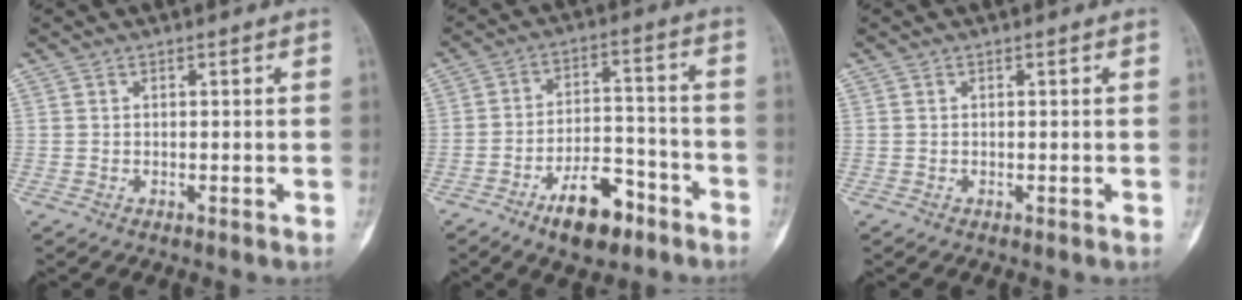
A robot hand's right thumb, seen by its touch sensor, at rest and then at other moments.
{"total": 11.0, "force": [-6.7, 5.1, 7.1], "torque": [-0.101, 0.052, -0.108]}
{"total": 0.0}